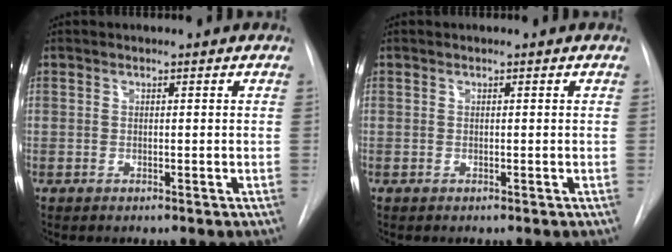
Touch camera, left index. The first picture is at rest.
{"total": 0.0}